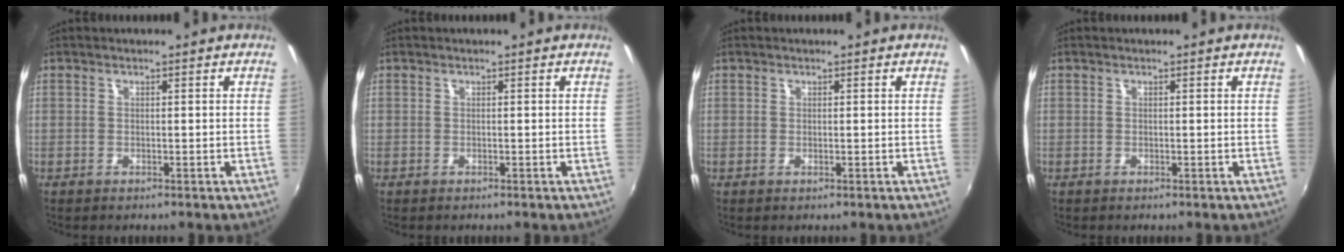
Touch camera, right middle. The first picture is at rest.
{"total": 0.0}
{"total": 0.0}
{"total": 0.0}